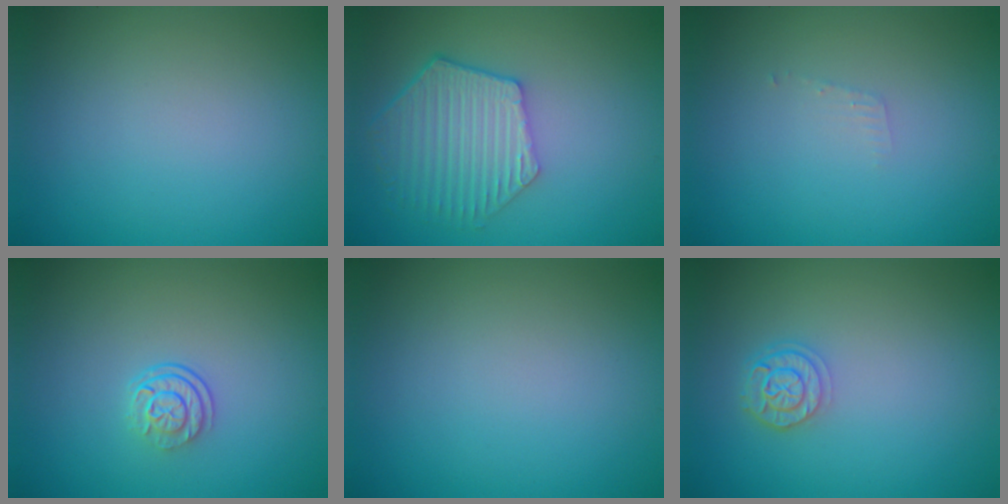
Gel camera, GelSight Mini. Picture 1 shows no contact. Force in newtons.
{"total": 5.9, "press": 5.0, "slide": 3.1}
{"total": 0.7, "press": 0.7, "slide": 0.1}
{"total": 2.6, "press": 1.8, "slide": 1.9}
{"total": 0.0}
{"total": 2.5, "press": 2.1, "slide": 1.4}